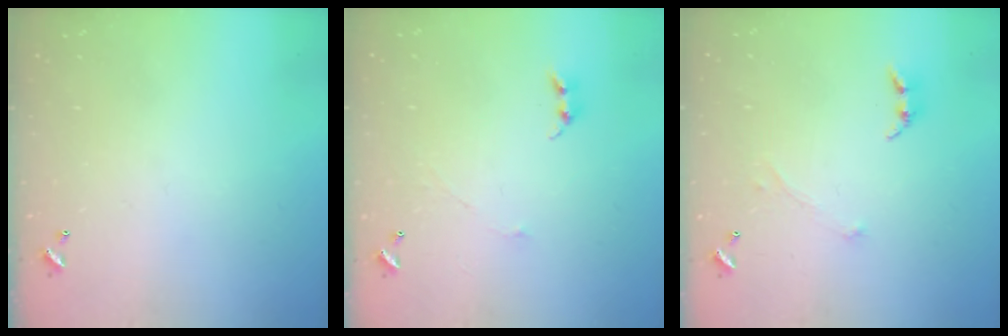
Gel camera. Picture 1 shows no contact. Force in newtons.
{"total": 1.5, "press": 1.4, "slide": 0.2}
{"total": 0.7, "press": 0.3, "slide": 0.6}